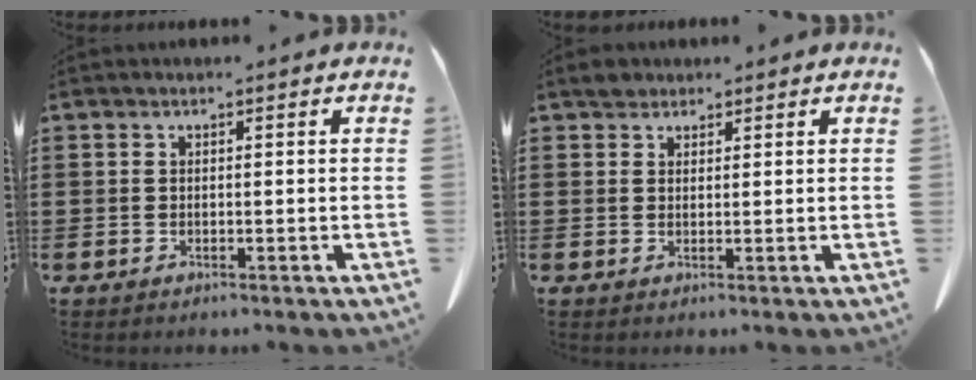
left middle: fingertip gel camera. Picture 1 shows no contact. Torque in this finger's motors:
{"motor_torque": [0.00, 0.00, 0.00, 0.00]}